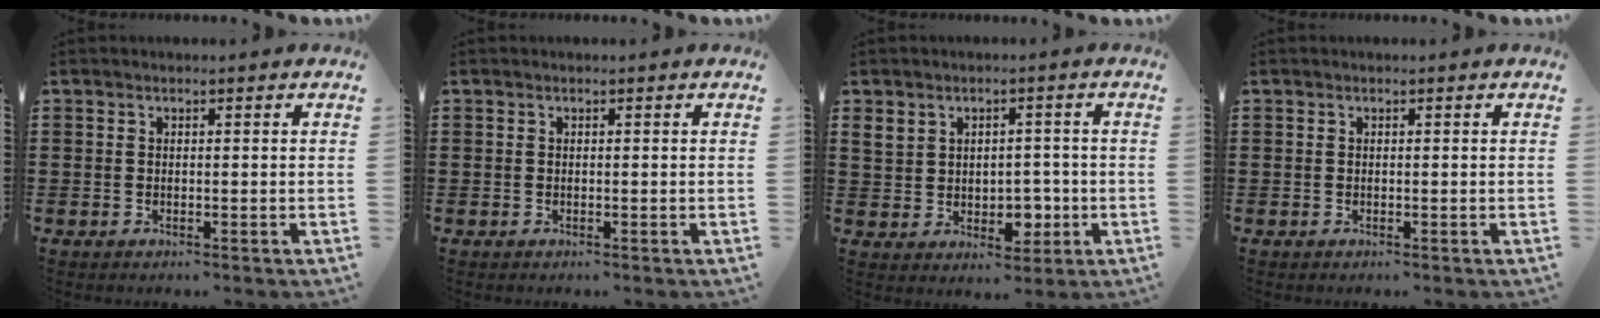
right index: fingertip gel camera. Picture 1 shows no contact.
{"total": 0.0}
{"total": 4.5, "force": [0.9, 3.8, 2.3], "torque": [-0.049, 0.000, 0.015]}
{"total": 0.0}